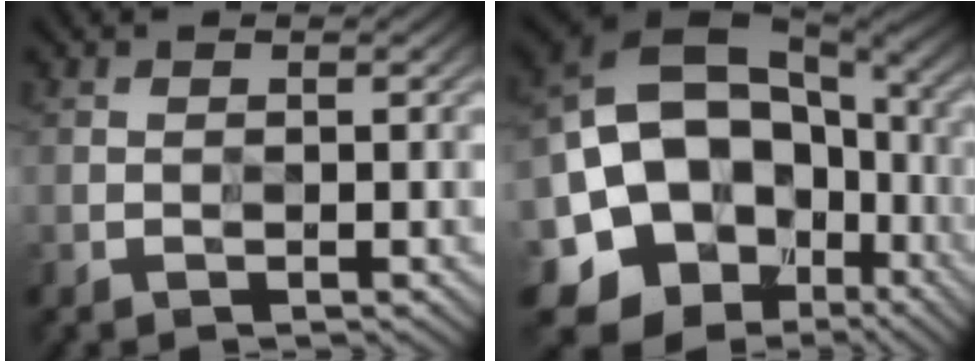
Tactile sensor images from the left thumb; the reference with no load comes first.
{"total": 19.7, "force": [-3.7, 17.3, 8.8], "torque": [-0.170, -0.004, -0.076]}